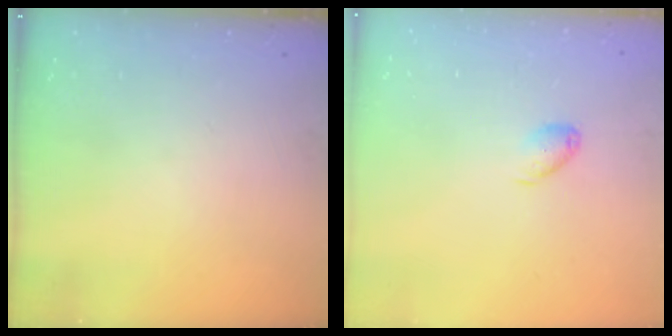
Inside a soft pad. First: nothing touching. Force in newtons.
{"total": 6.6, "press": 6.5, "slide": 1.1}